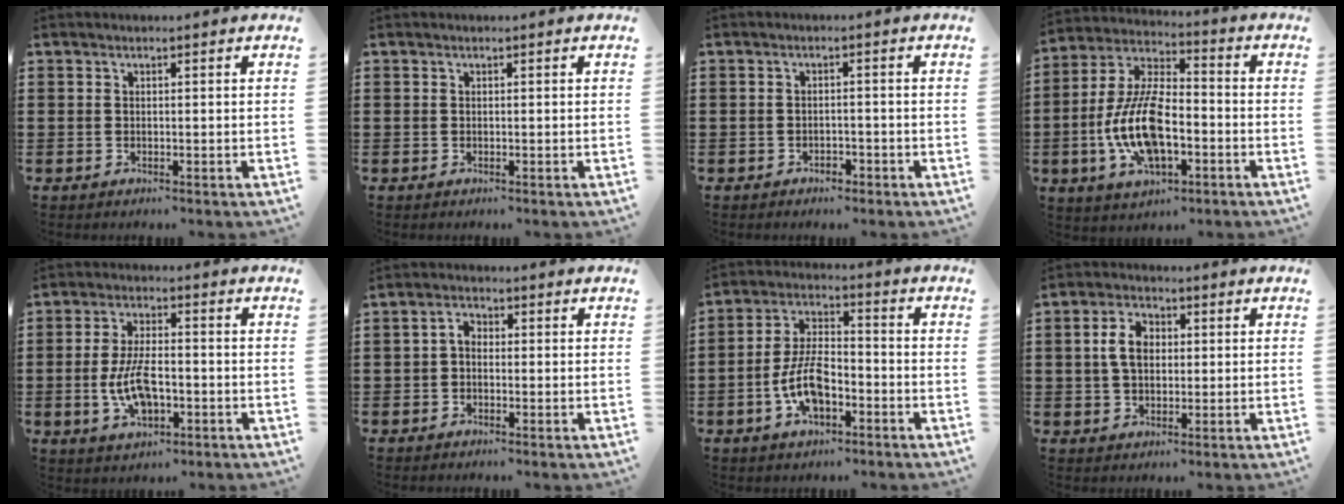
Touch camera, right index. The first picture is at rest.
{"total": 0.0}
{"total": 1.6, "force": [-1.5, 0.5, 0.2], "torque": [-0.011, -0.002, -0.032]}
{"total": 13.0, "force": [-3.7, 5.9, 11.0], "torque": [-0.255, -0.004, -0.074]}
{"total": 8.0, "force": [-2.0, 3.6, 6.9], "torque": [-0.158, -0.004, -0.042]}
{"total": 2.1, "force": [-0.8, 1.4, 1.4], "torque": [-0.030, 0.006, -0.017]}
{"total": 8.3, "force": [-3.1, 4.0, 6.6], "torque": [-0.151, 0.002, -0.064]}
{"total": 5.2, "force": [0.4, 3.4, 3.9], "torque": [-0.091, 0.012, 0.003]}